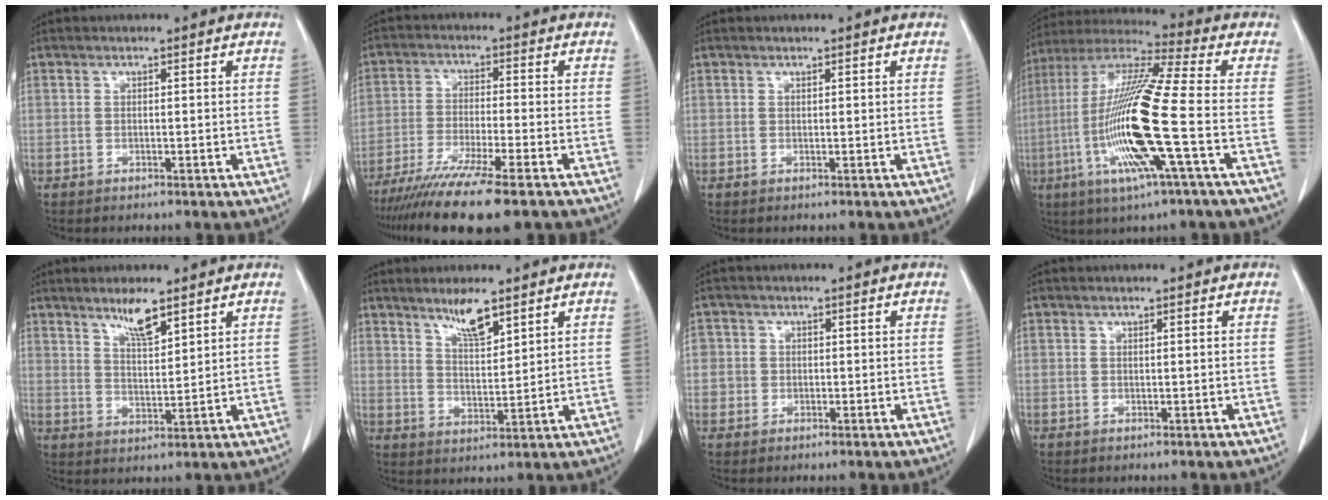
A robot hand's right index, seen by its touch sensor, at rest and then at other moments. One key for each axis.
{"total": 13.0, "fx": -9.9, "fy": 0.2, "fz": 8.3, "tx": -0.143, "ty": -0.034, "tz": -0.162}
{"total": 0.0}
{"total": 18.3, "fx": -4.2, "fy": 0.0, "fz": 17.8, "tx": -0.369, "ty": -0.012, "tz": -0.091}
{"total": 5.2, "fx": 3.8, "fy": 0.8, "fz": 3.4, "tx": -0.061, "ty": -0.005, "tz": 0.070}
{"total": 5.5, "fx": 4.2, "fy": 0.9, "fz": 3.5, "tx": -0.065, "ty": -0.004, "tz": 0.077}
{"total": 2.6, "fx": -0.1, "fy": 2.6, "fz": 0.0, "tx": 0.016, "ty": 0.009, "tz": -0.004}
{"total": 0.0}